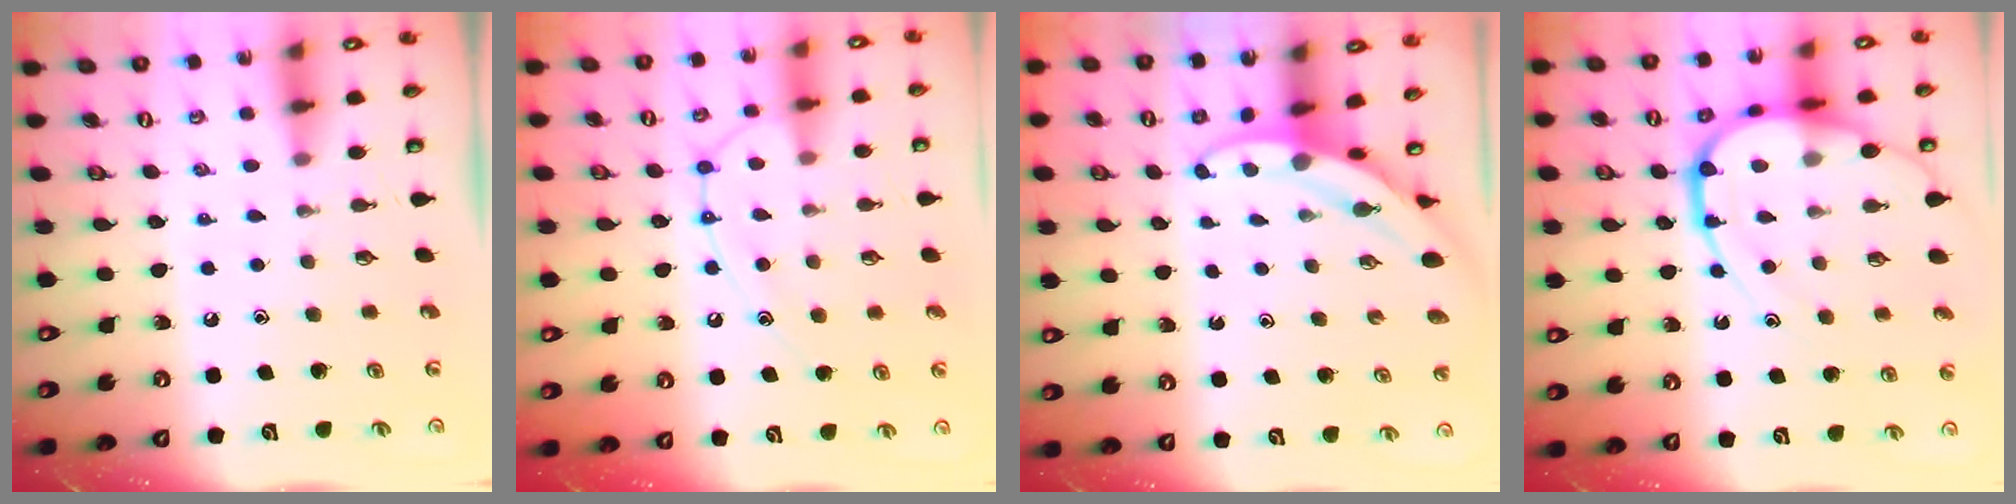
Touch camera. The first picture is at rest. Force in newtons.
{"total": 13.7, "press": 13.6, "slide": 1.3}
{"total": 3.6, "press": 3.6, "slide": 0.1}
{"total": 17.0, "press": 16.9, "slide": 2.0}